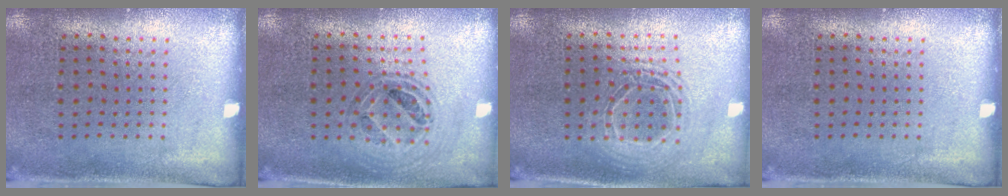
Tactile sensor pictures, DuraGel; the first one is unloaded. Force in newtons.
{"total": 0.8, "press": 0.8, "slide": 0.0}
{"total": 1.5, "press": 1.3, "slide": 0.8}
{"total": 0.0}